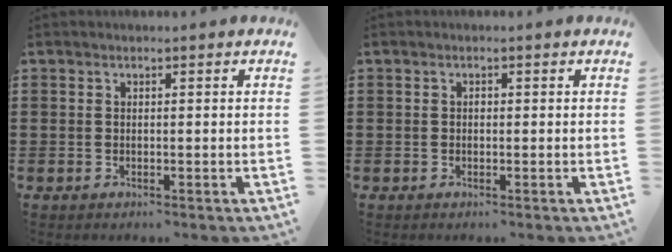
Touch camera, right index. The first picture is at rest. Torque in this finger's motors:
{"motor_torque": [0.29, -0.15, 0.00, 0.02]}